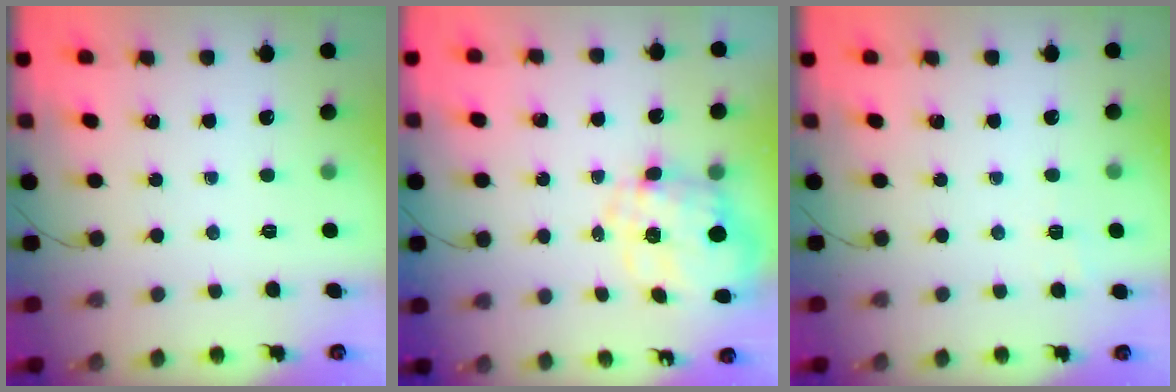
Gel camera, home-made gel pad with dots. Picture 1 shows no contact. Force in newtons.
{"total": 3.8, "press": 3.4, "slide": 1.8}
{"total": 1.4, "press": 0.2, "slide": 1.4}